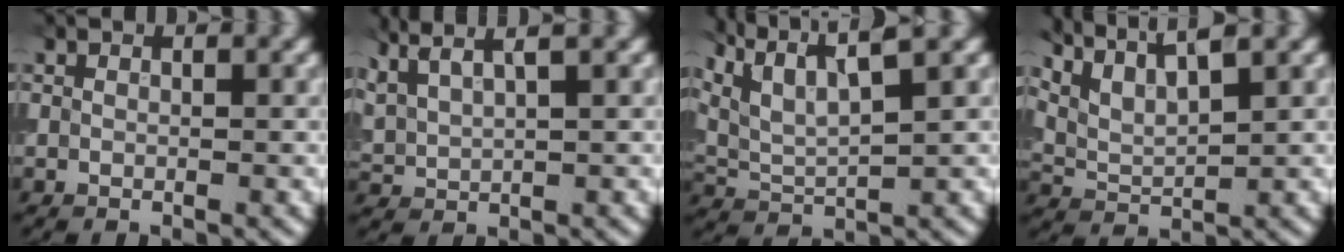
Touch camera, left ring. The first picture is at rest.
{"total": 5.1, "force": [3.8, 1.3, 3.2], "torque": [-0.082, 0.023, 0.065]}
{"total": 7.3, "force": [4.9, 1.9, 5.1], "torque": [-0.105, 0.022, 0.078]}
{"total": 5.2, "force": [4.1, 1.2, 3.0], "torque": [-0.076, 0.017, 0.063]}